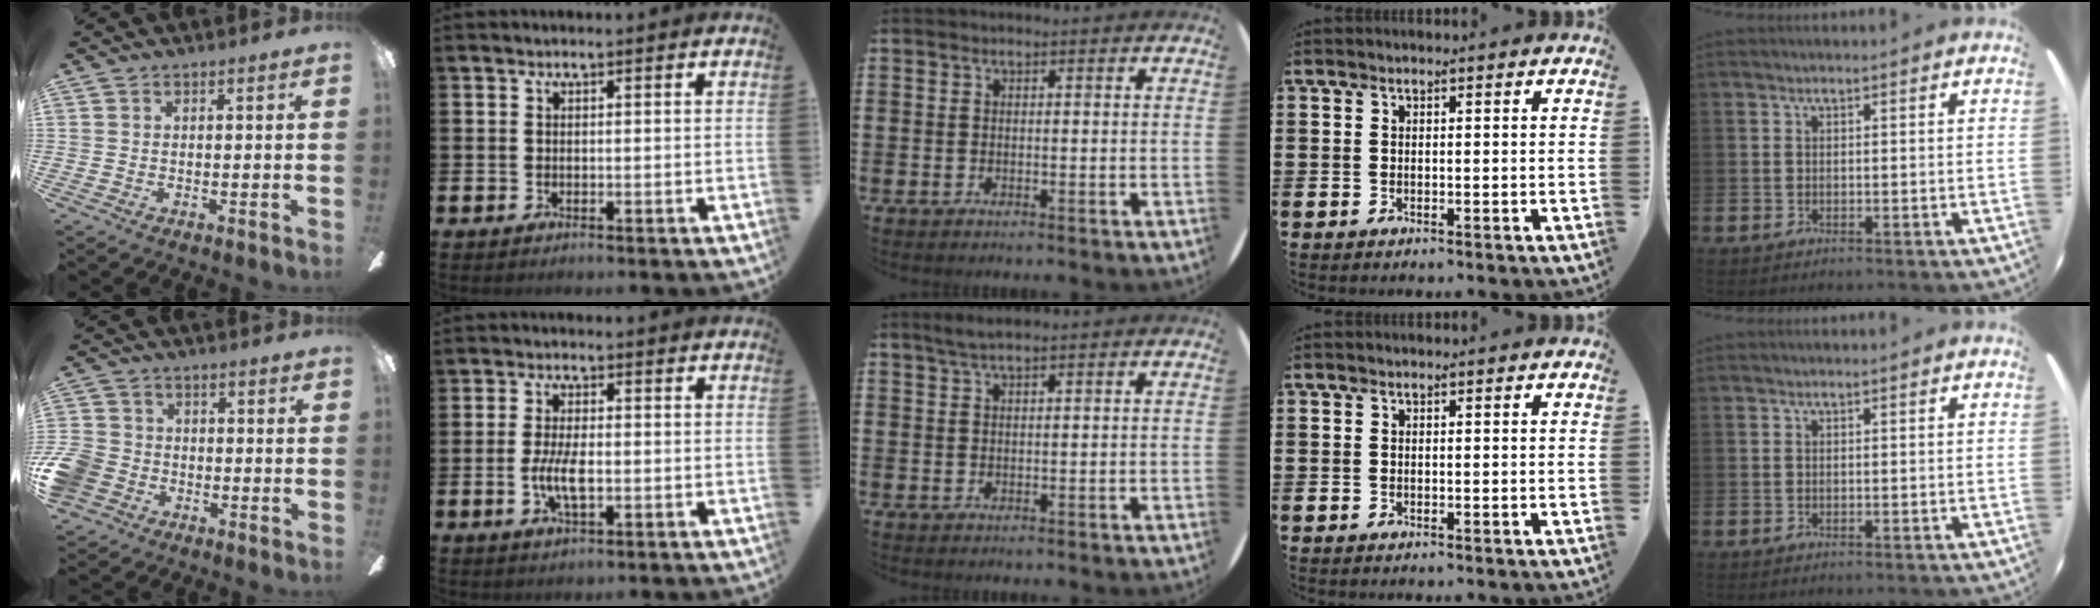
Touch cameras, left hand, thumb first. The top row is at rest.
{"thumb": {"total": 8.8, "force": [-3.9, 7.1, 3.6], "torque": [-0.094, 0.037, -0.071]}, "index": {"total": 4.7, "force": [-0.8, 1.8, 4.3], "torque": [-0.078, -0.001, -0.017]}, "middle": {"total": 1.8, "force": [1.4, 0.0, 1.1], "torque": [-0.021, 0.003, 0.025]}}